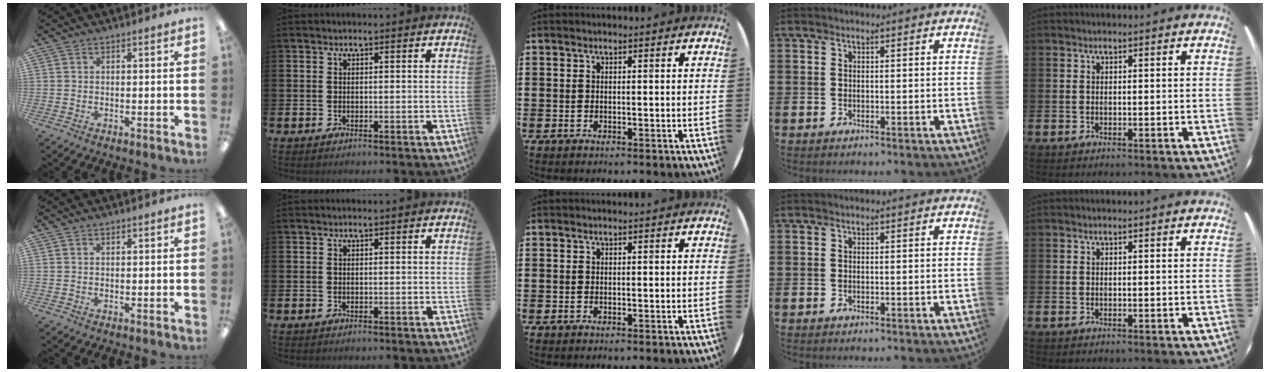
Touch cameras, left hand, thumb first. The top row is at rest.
{"thumb": {"total": 0.9, "force": [0.7, 0.4, 0.2], "torque": [-0.005, 0.002, 0.013]}}